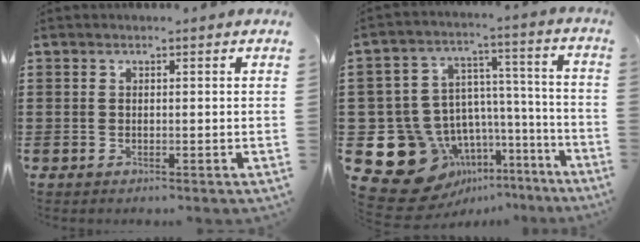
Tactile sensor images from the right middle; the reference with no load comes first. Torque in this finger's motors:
{"motor_torque": [1.29, -0.85, 0.18, 0.08]}